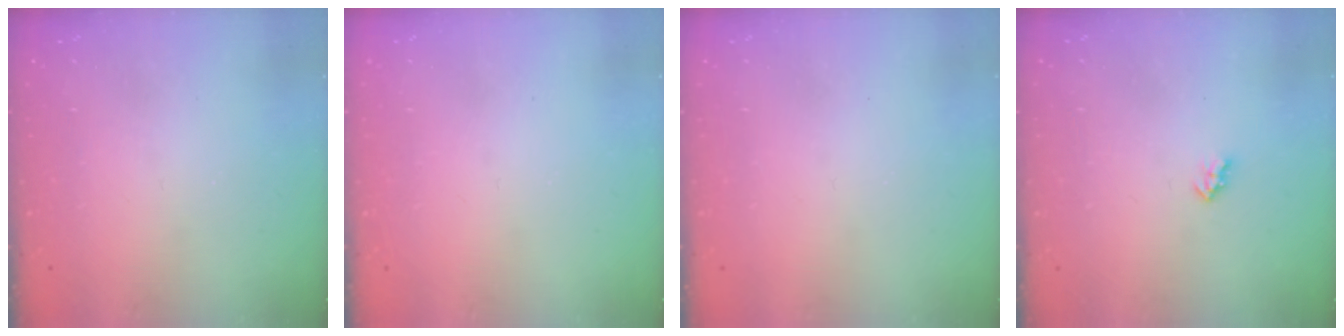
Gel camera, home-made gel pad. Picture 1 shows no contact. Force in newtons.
{"total": 0.0}
{"total": 0.0}
{"total": 2.0, "press": 2.0, "slide": 0.3}